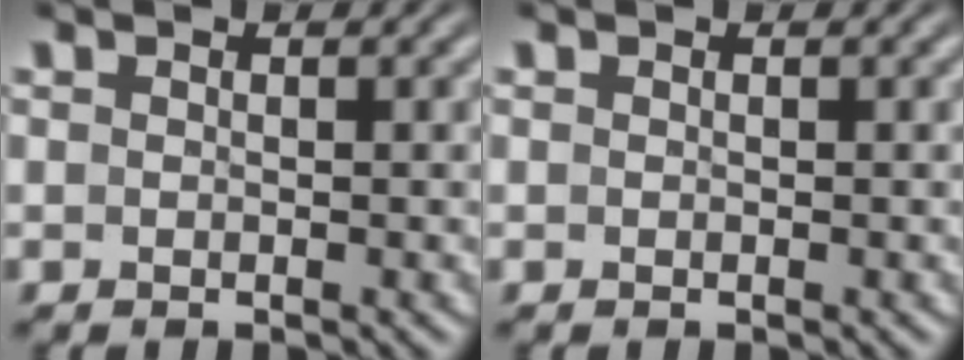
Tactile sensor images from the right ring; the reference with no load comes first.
{"total": 0.0}